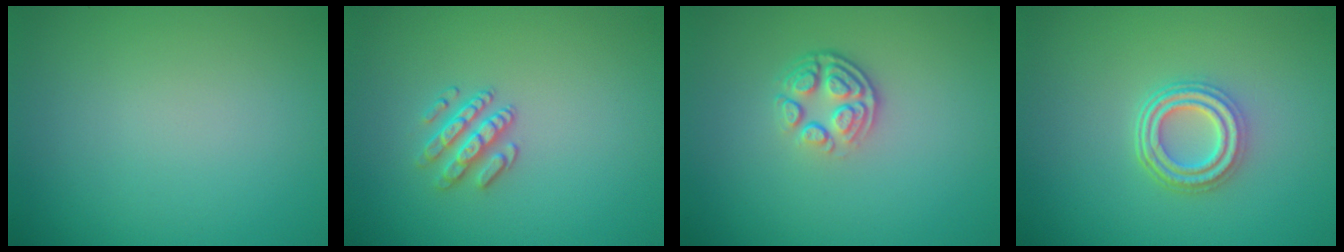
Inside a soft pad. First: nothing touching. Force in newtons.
{"total": 2.5, "press": 2.3, "slide": 0.9}
{"total": 4.0, "press": 2.8, "slide": 2.8}
{"total": 4.2, "press": 3.3, "slide": 2.7}